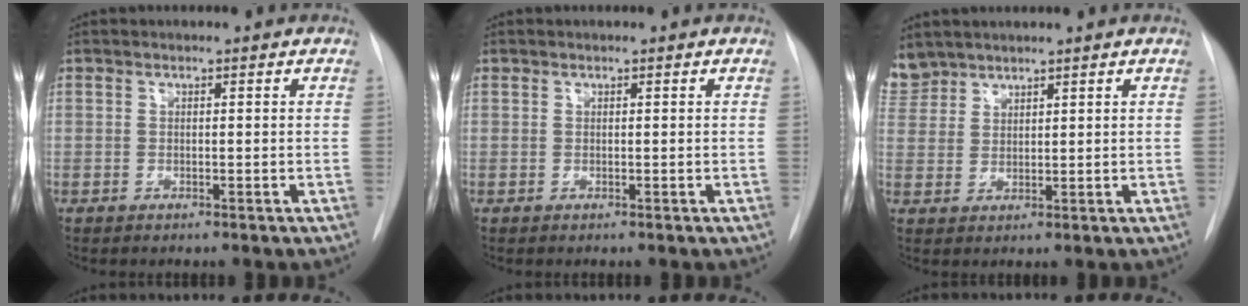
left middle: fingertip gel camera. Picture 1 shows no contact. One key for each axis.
{"total": 1.7, "fx": 0.9, "fy": 1.2, "fz": 0.8, "tx": -0.028, "ty": 0.024, "tz": 0.024}
{"total": 5.0, "fx": 4.5, "fy": 2.1, "fz": 0.1, "tx": -0.004, "ty": 0.012, "tz": 0.101}